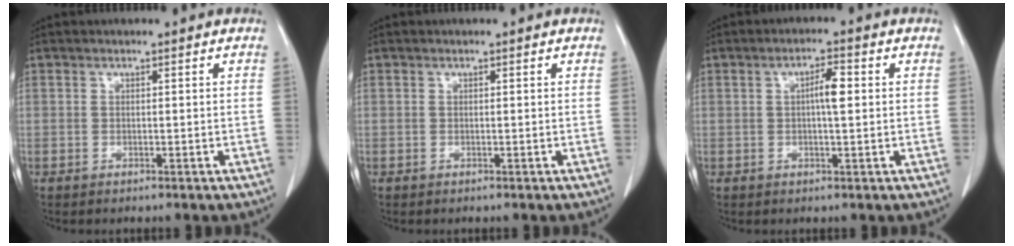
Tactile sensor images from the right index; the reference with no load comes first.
{"total": 0.0}
{"total": 3.6, "force": [0.5, 0.5, 3.6], "torque": [-0.062, 0.005, 0.006]}